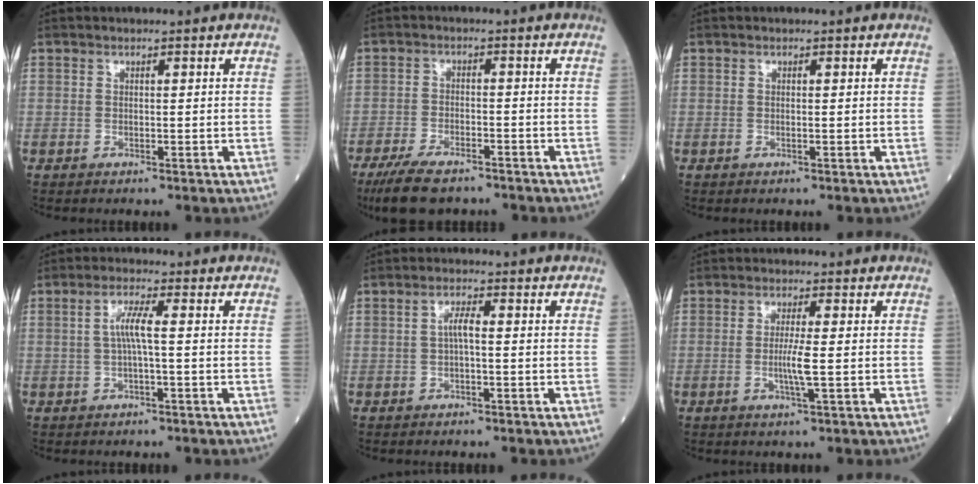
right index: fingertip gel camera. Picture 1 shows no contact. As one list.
[{"total": 8.5, "force": [-6.7, 2.6, 4.5], "torque": [-0.087, -0.016, -0.115]}, {"total": 0.0}, {"total": 3.6, "force": [0.1, 0.2, 3.6], "torque": [-0.071, 0.008, 0.003]}, {"total": 2.3, "force": [-0.1, 0.4, 2.2], "torque": [-0.041, 0.004, -0.004]}, {"total": 3.5, "force": [-0.6, -0.4, 3.4], "torque": [-0.069, -0.006, -0.012]}]